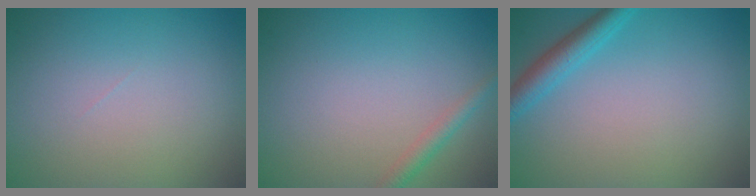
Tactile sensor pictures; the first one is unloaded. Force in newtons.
{"total": 1.5, "press": 1.5, "slide": 0.0}
{"total": 2.7, "press": 2.7, "slide": 0.2}